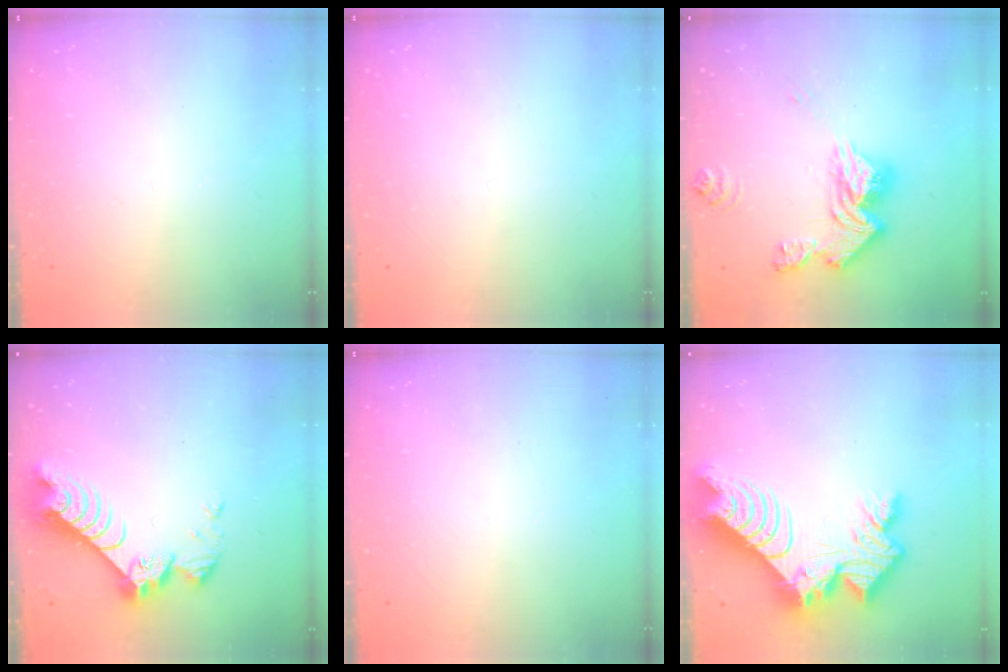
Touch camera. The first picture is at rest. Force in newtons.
{"total": 0.0}
{"total": 16.0, "press": 15.9, "slide": 1.8}
{"total": 9.9, "press": 9.9, "slide": 0.9}
{"total": 0.0}
{"total": 21.2, "press": 21.1, "slide": 2.1}